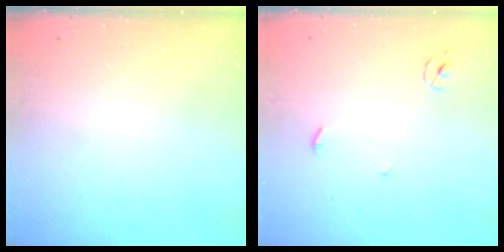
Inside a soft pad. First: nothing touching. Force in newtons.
{"total": 2.5, "press": 2.5, "slide": 0.1}